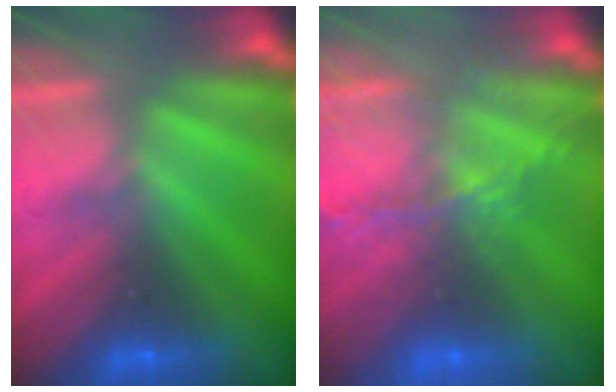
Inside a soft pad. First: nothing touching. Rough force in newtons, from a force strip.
{"total": 7.4}